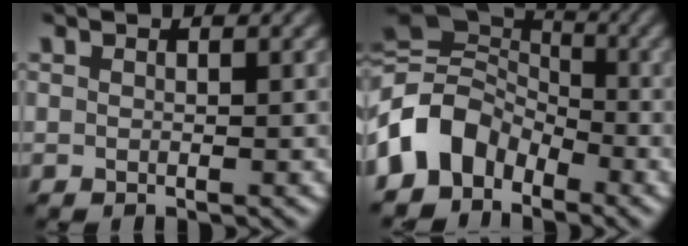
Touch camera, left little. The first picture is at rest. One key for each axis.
{"total": 7.8, "fx": -3.5, "fy": 5.7, "fz": 4.0, "tx": -0.061, "ty": 0.009, "tz": -0.084}